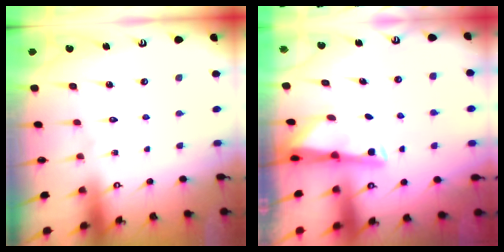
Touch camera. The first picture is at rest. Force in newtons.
{"total": 3.3, "press": 3.3, "slide": 0.5}